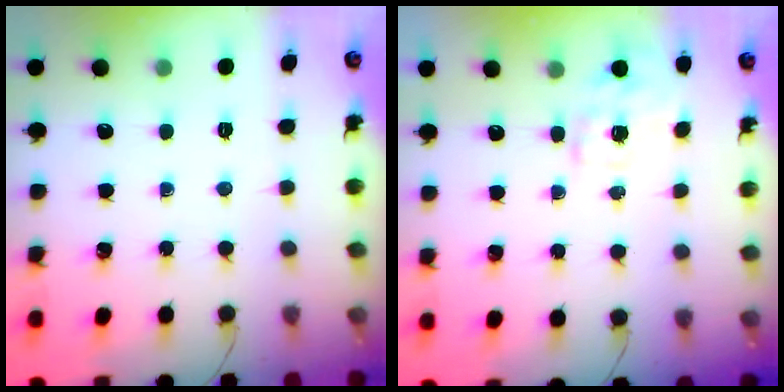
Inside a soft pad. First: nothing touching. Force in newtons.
{"total": 3.3, "press": 3.2, "slide": 0.7}